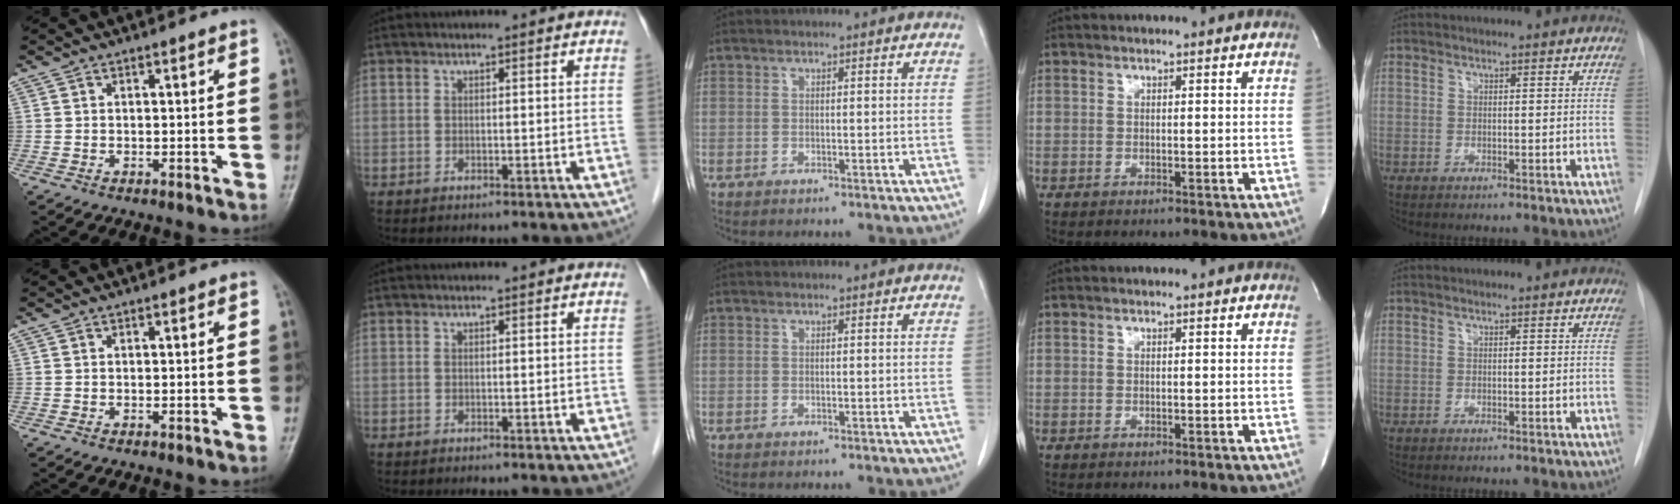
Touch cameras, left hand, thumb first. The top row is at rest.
{}